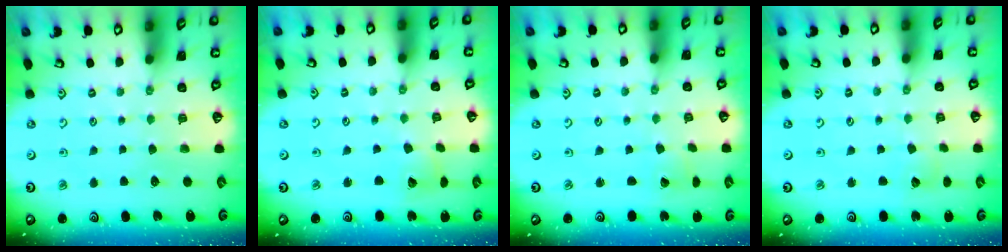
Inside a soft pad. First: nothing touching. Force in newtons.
{"total": 4.7, "press": 4.6, "slide": 0.6}
{"total": 1.8, "press": 1.7, "slide": 0.1}
{"total": 3.0, "press": 3.0, "slide": 0.4}